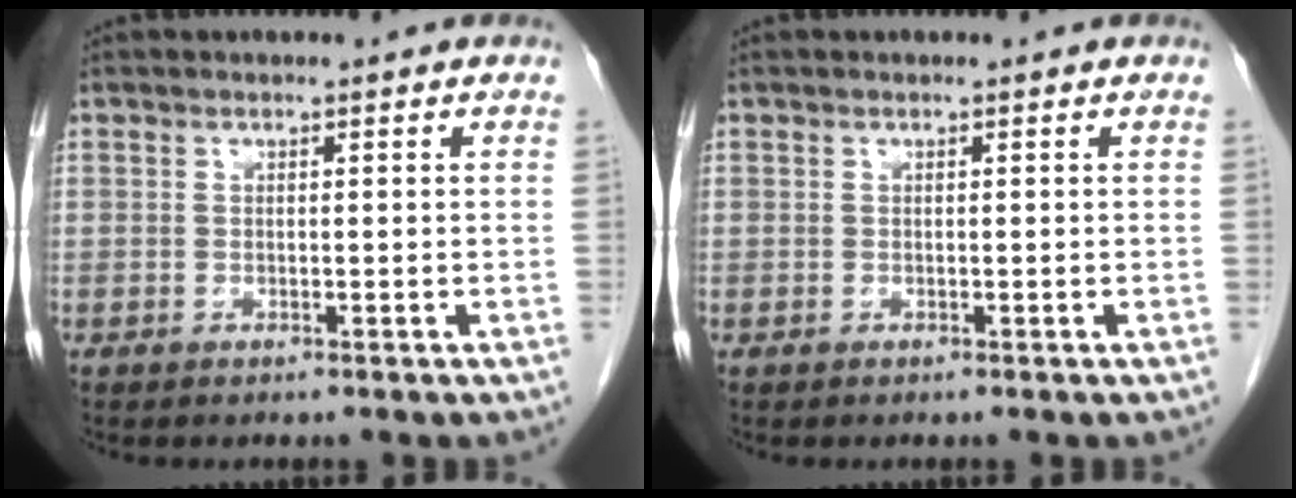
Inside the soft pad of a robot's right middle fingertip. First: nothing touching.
{"total": 0.0}